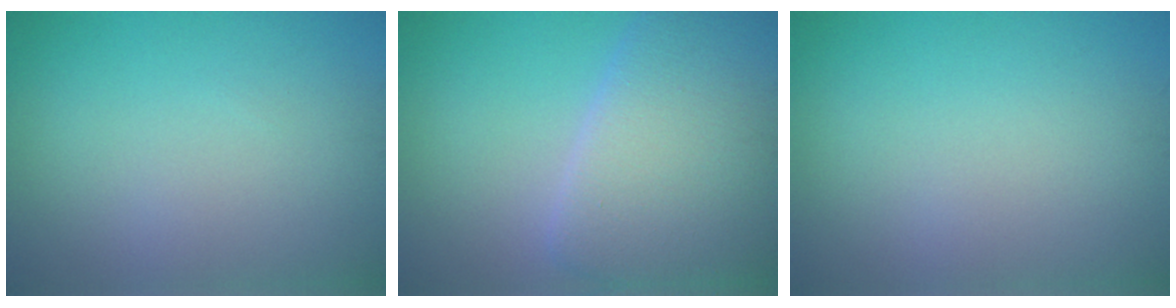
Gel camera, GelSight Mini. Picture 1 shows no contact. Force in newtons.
{"total": 8.9, "press": 8.9, "slide": 0.2}
{"total": 0.0}